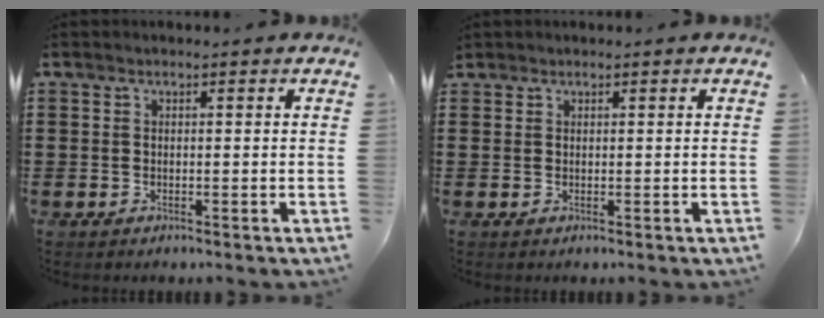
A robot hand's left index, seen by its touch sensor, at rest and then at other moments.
{"total": 0.6, "force": [0.6, 0.3, 0.0], "torque": [-0.004, 0.001, 0.012]}